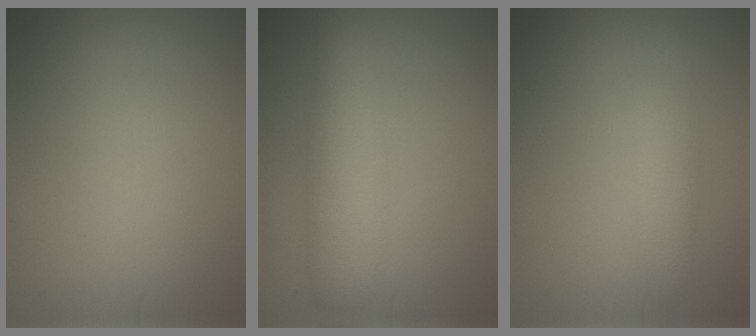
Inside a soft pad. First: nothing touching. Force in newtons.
{"total": 4.9, "press": 4.9, "slide": 0.1}
{"total": 2.2, "press": 2.2, "slide": 0.1}